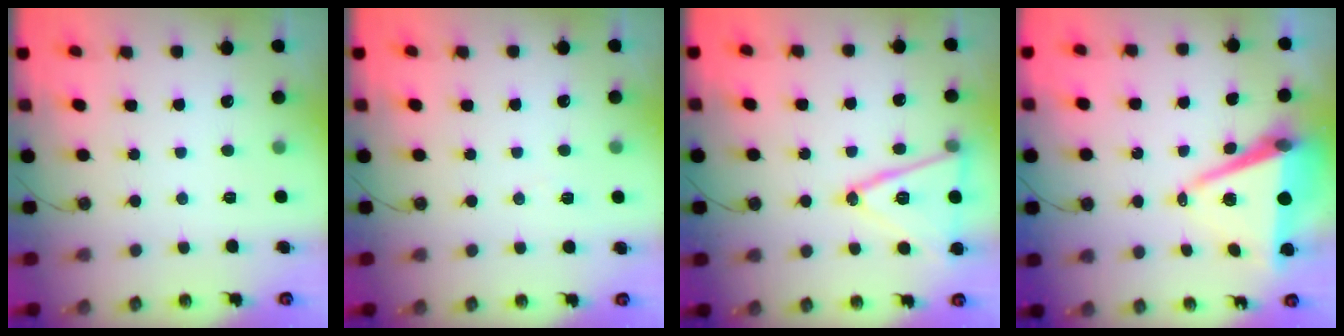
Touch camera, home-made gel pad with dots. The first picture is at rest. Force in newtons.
{"total": 3.0, "press": 2.2, "slide": 2.1}
{"total": 16.6, "press": 16.3, "slide": 3.1}
{"total": 10.2, "press": 9.3, "slide": 4.1}